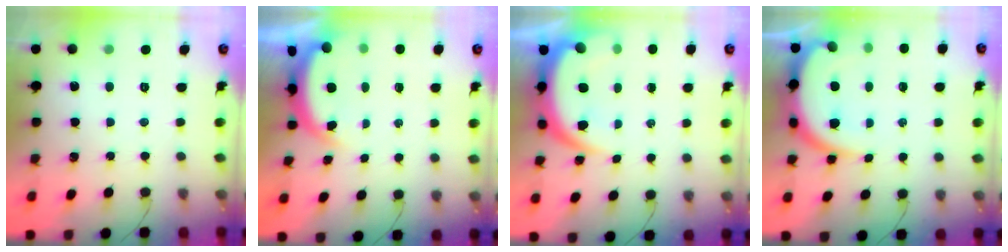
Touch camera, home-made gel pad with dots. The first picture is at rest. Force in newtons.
{"total": 5.0, "press": 4.8, "slide": 1.3}
{"total": 10.2, "press": 10.2, "slide": 1.0}
{"total": 10.4, "press": 10.3, "slide": 1.2}